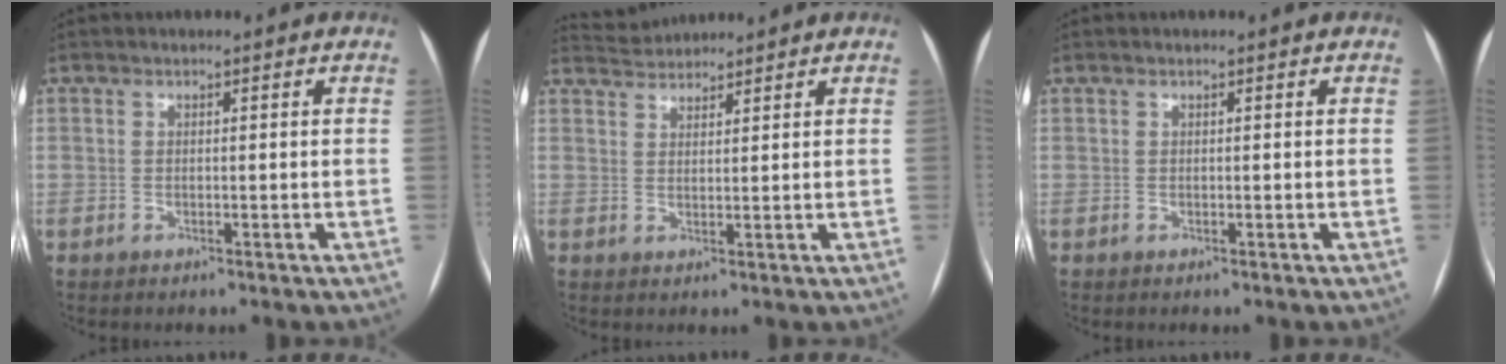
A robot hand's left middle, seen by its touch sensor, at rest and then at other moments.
{"total": 3.5, "force": [3.5, 0.3, -0.3], "torque": [-0.003, 0.022, 0.066]}
{"total": 0.0}